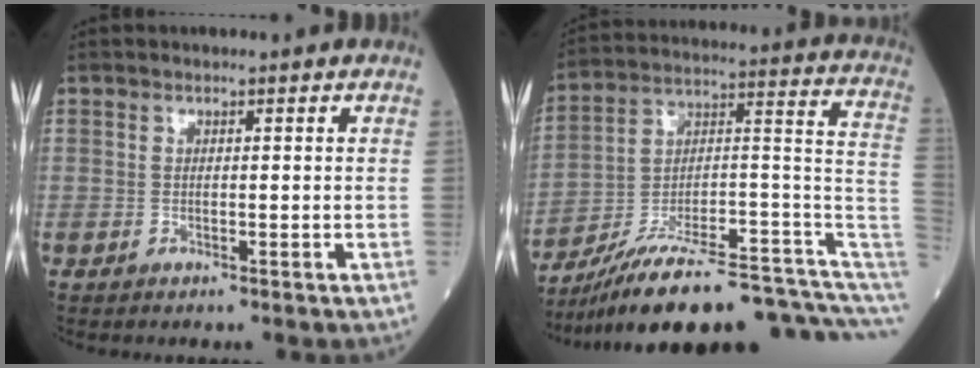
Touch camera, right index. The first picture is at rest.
{"total": 24.7, "force": [-19.0, 3.3, 15.4], "torque": [-0.158, 0.047, -0.289]}